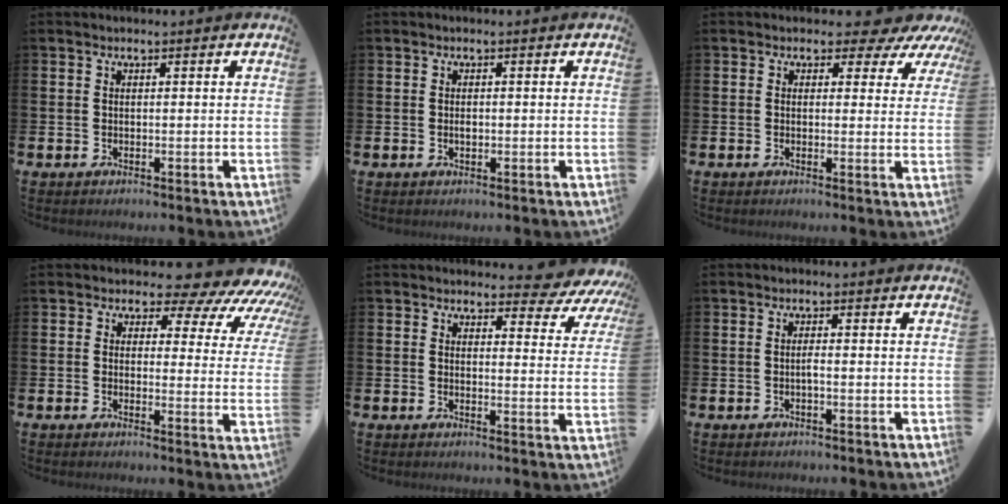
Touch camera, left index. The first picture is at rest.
{"total": 0.9, "force": [-0.1, 0.6, 0.8], "torque": [-0.015, 0.004, -0.003]}
{"total": 2.9, "force": [1.8, 2.0, 1.0], "torque": [-0.013, -0.015, 0.019]}
{"total": 5.6, "force": [4.4, 2.9, 1.9], "torque": [-0.029, -0.052, 0.062]}
{"total": 3.8, "force": [3.5, 1.3, 0.7], "torque": [-0.005, -0.032, 0.055]}
{"total": 0.8, "force": [-0.3, 0.0, 0.8], "torque": [-0.015, -0.003, -0.004]}